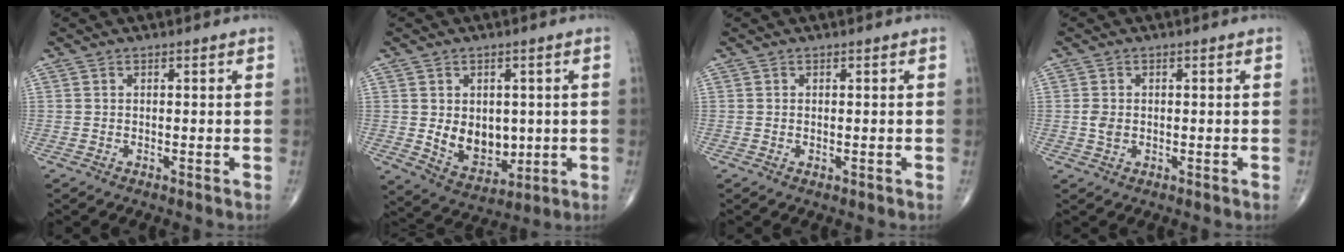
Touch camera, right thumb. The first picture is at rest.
{"total": 10.0, "force": [-0.1, 7.2, 6.9], "torque": [-0.068, -0.016, 0.021]}
{"total": 0.5, "force": [-0.1, 0.3, 0.4], "torque": [-0.006, -0.002, 0.000]}
{"total": 2.3, "force": [-0.1, 1.7, 1.5], "torque": [-0.028, -0.001, -0.001]}